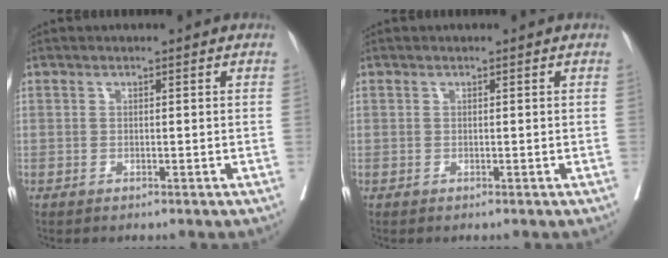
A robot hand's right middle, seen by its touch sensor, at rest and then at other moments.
{"total": 0.0}